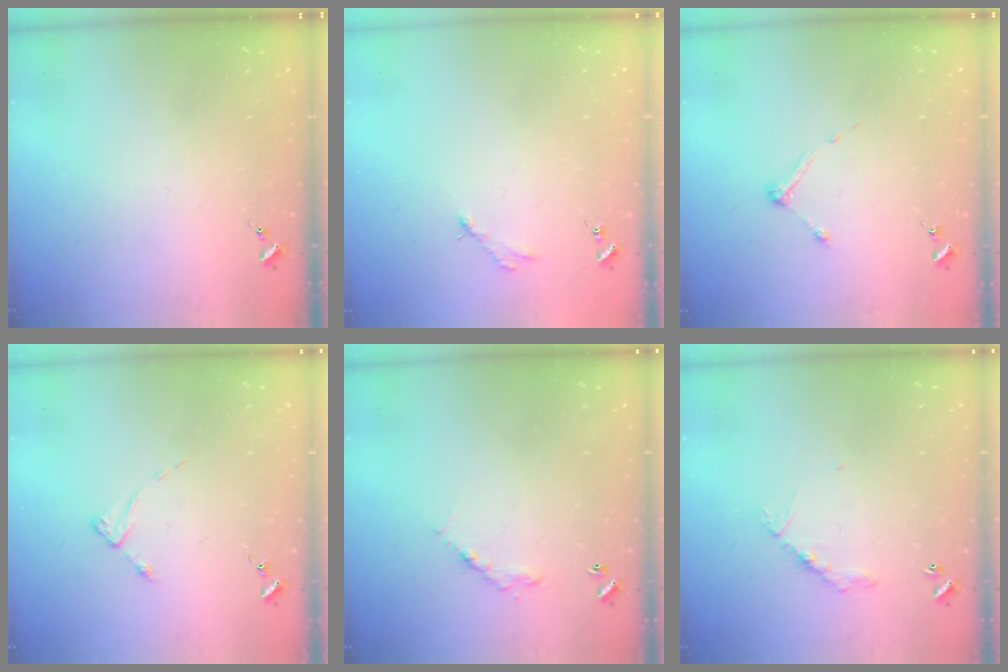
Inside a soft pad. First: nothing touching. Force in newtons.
{"total": 2.8, "press": 2.8, "slide": 0.4}
{"total": 4.9, "press": 4.9, "slide": 0.7}
{"total": 2.4, "press": 2.4, "slide": 0.3}
{"total": 5.1, "press": 5.1, "slide": 0.4}
{"total": 6.4, "press": 6.4, "slide": 0.4}